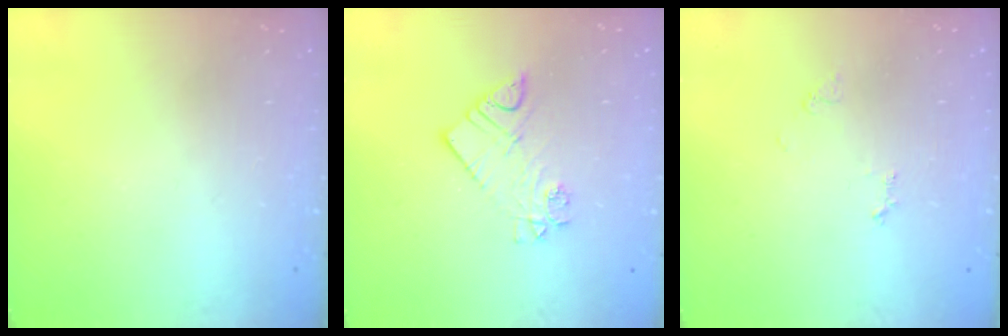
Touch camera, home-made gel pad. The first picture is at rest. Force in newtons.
{"total": 9.3, "press": 9.3, "slide": 0.7}
{"total": 4.1, "press": 4.0, "slide": 0.4}